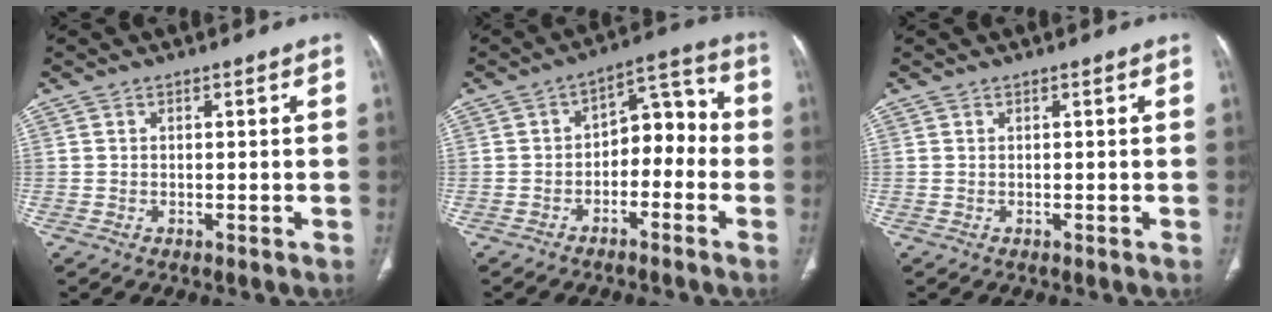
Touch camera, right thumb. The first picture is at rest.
{"total": 9.3, "force": [-2.4, 6.1, 6.6], "torque": [-0.052, 0.052, -0.048]}
{"total": 0.0}